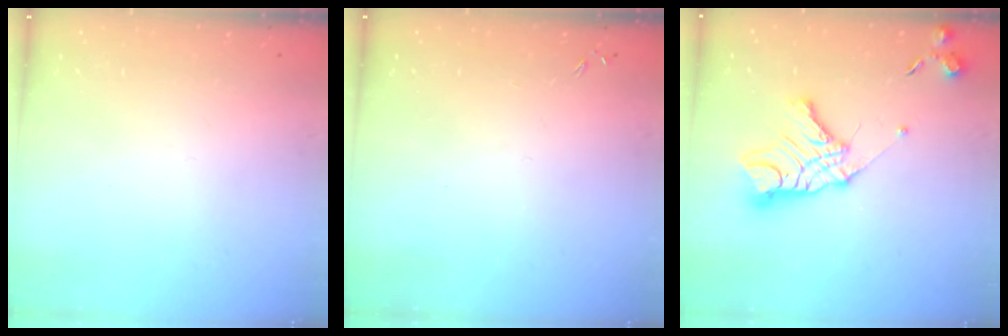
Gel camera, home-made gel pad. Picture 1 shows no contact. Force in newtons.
{"total": 0.0}
{"total": 14.7, "press": 14.7, "slide": 1.2}